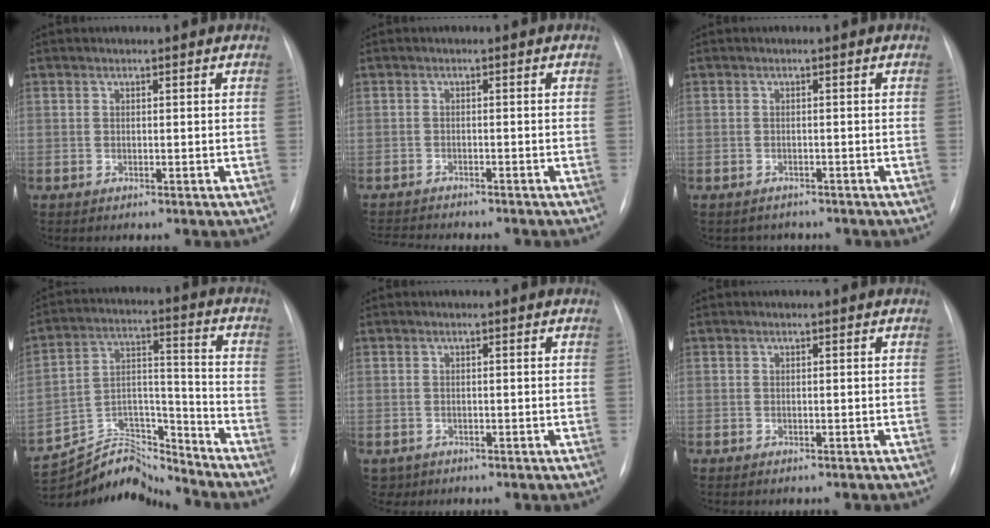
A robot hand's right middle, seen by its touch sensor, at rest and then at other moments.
{"total": 6.9, "force": [-6.4, 0.8, 2.4], "torque": [-0.032, -0.004, -0.089]}
{"total": 2.6, "force": [-2.4, 1.2, -0.1], "torque": [0.000, 0.004, -0.031]}
{"total": 13.8, "force": [-13.7, 1.4, 0.6], "torque": [-0.012, 0.050, -0.239]}
{"total": 1.9, "force": [-1.1, 1.5, 0.1], "torque": [-0.002, 0.003, -0.015]}
{"total": 1.3, "force": [-1.2, 0.2, 0.5], "torque": [-0.009, -0.003, -0.012]}